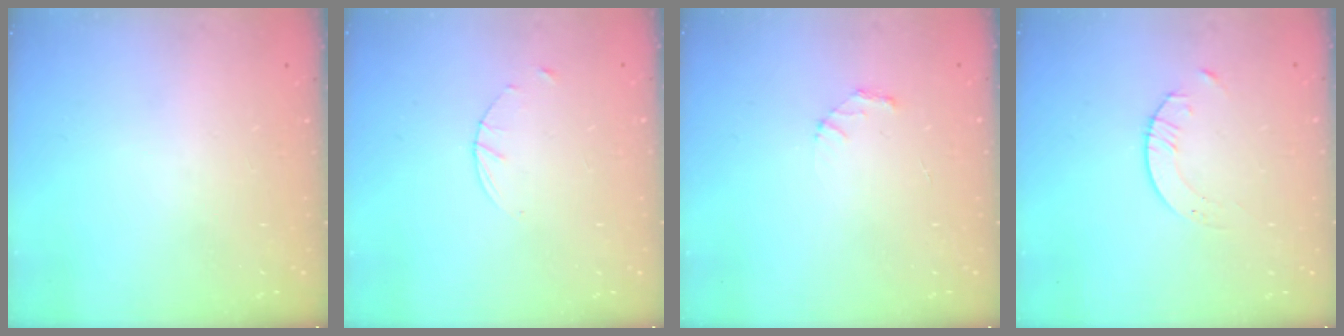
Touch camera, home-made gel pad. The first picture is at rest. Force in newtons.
{"total": 1.6, "press": 1.6, "slide": 0.2}
{"total": 2.1, "press": 2.1, "slide": 0.2}
{"total": 1.7, "press": 1.7, "slide": 0.2}